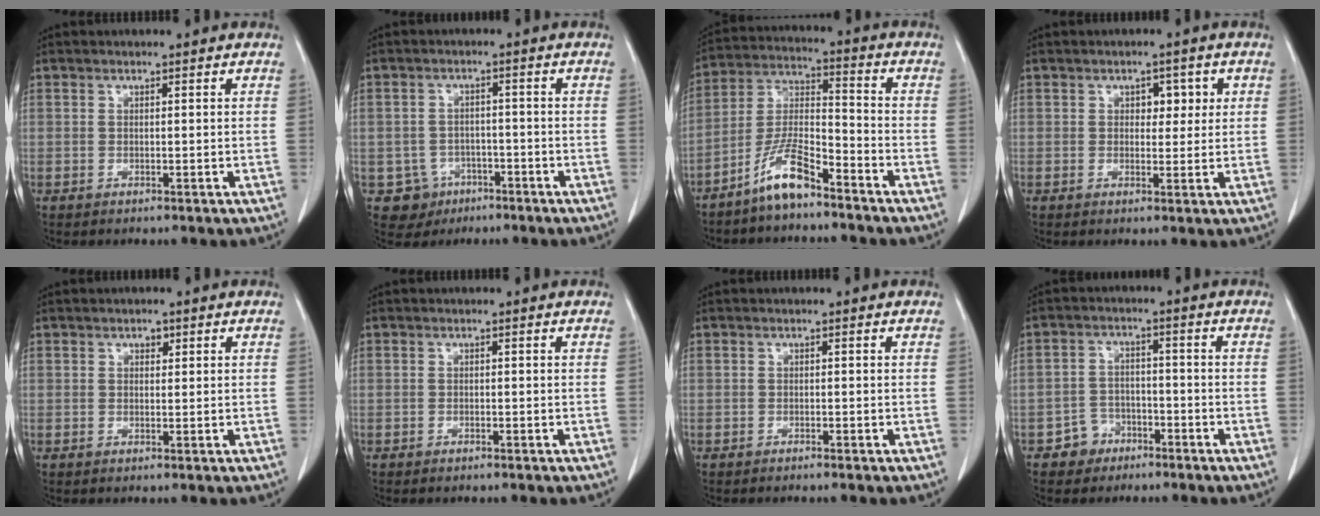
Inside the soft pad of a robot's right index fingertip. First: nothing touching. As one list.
[{"total": 4.9, "force": [-2.3, 4.3, 0.2], "torque": [-0.001, 0.011, -0.031]}, {"total": 9.0, "force": [-6.6, 1.7, 5.9], "torque": [-0.131, -0.005, -0.133]}, {"total": 3.2, "force": [1.1, 2.0, 2.2], "torque": [-0.022, 0.007, 0.013]}, {"total": 1.1, "force": [0.6, 0.8, 0.6], "torque": [-0.007, -0.001, 0.008]}, {"total": 0.6, "force": [-0.6, 0.0, 0.3], "torque": [-0.010, -0.002, -0.009]}, {"total": 1.1, "force": [-0.9, -0.3, 0.5], "torque": [-0.007, 0.002, -0.014]}, {"total": 4.3, "force": [-2.7, 3.3, 0.1], "torque": [0.004, 0.014, -0.046]}]